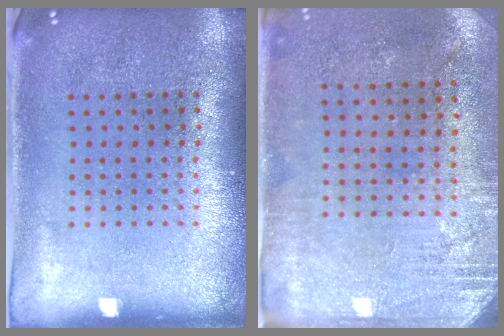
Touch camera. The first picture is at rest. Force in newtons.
{"total": 2.7, "press": 2.3, "slide": 1.4}